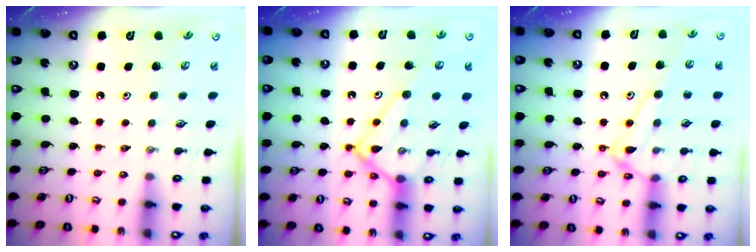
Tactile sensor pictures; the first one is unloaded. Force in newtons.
{"total": 15.3, "press": 15.2, "slide": 0.9}
{"total": 14.3, "press": 14.2, "slide": 0.9}